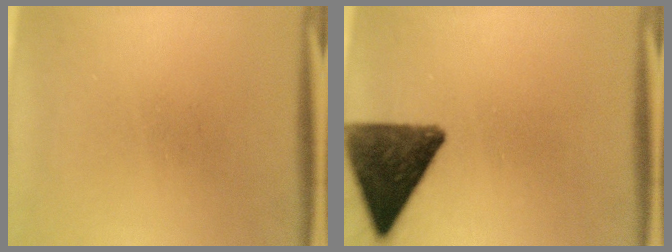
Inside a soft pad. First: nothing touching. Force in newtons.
{"total": 12.4}